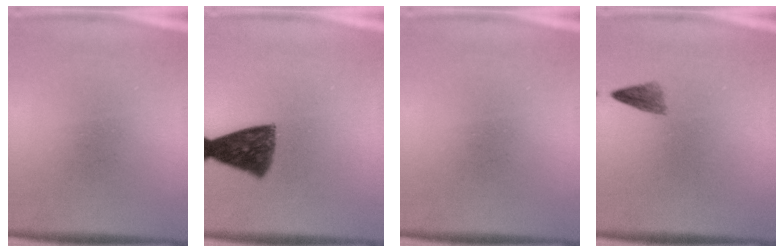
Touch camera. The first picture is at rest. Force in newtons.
{"total": 9.1}
{"total": 0.0}
{"total": 1.7}